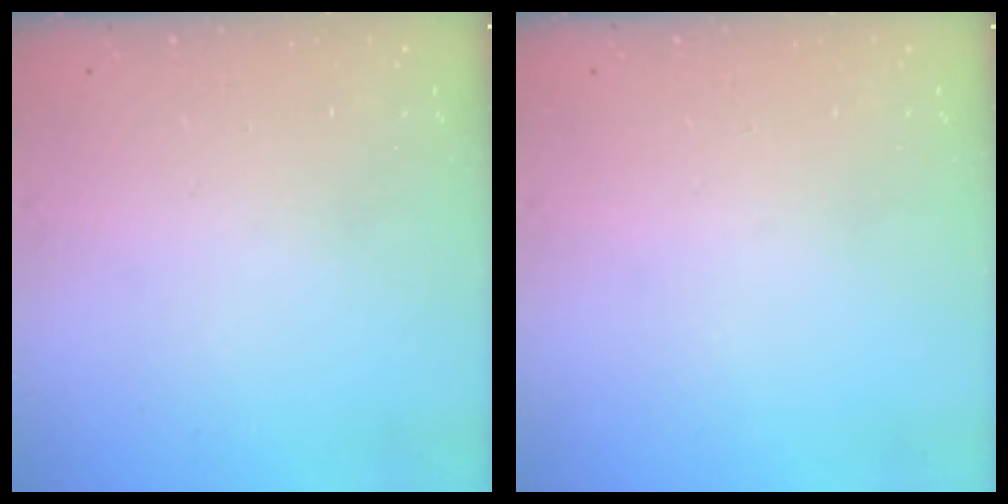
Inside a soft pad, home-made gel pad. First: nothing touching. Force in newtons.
{"total": 0.0}